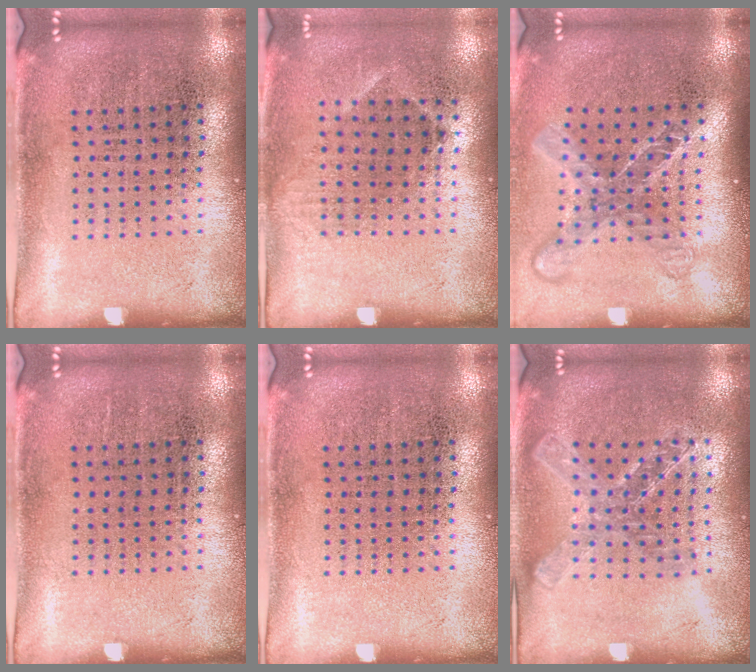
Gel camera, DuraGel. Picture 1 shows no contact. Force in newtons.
{"total": 0.9, "press": 0.6, "slide": 0.6}
{"total": 1.8, "press": 1.4, "slide": 1.2}
{"total": 0.0}
{"total": 0.0}
{"total": 1.5, "press": 1.3, "slide": 0.6}